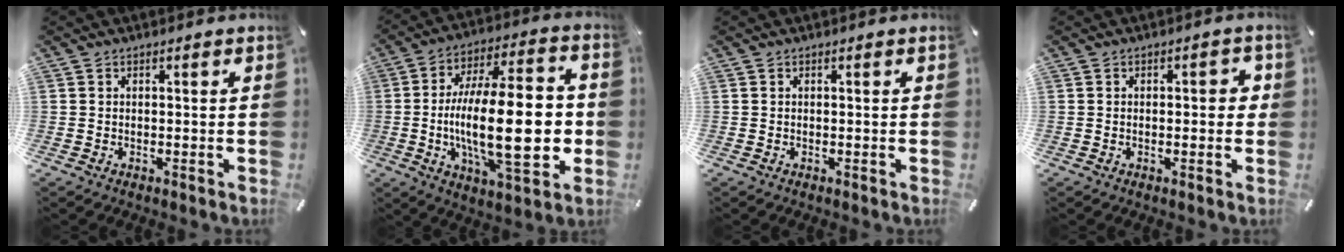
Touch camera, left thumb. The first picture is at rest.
{"total": 26.3, "force": [-2.7, 9.9, 24.3], "torque": [-0.429, -0.009, -0.043]}
{"total": 0.0}
{"total": 3.3, "force": [-0.1, 1.6, 2.9], "torque": [-0.036, 0.003, -0.007]}